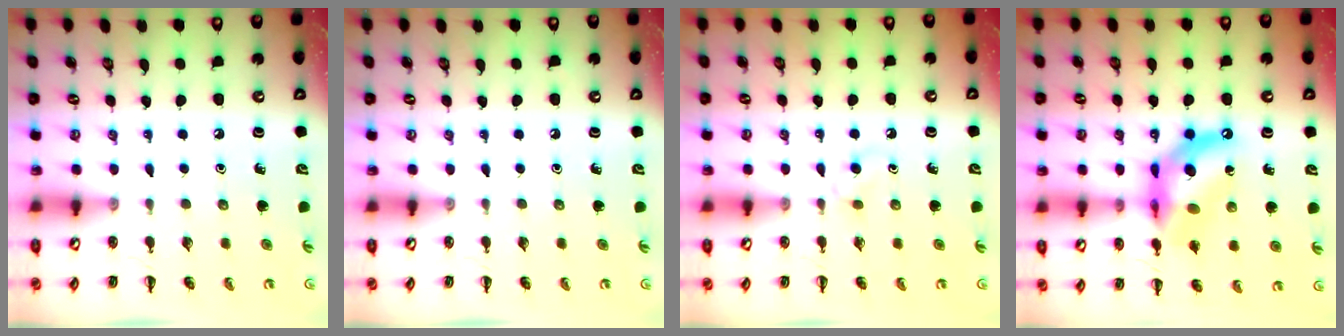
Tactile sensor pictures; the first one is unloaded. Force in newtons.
{"total": 0.0}
{"total": 2.6, "press": 2.3, "slide": 1.2}
{"total": 14.0, "press": 13.6, "slide": 3.6}